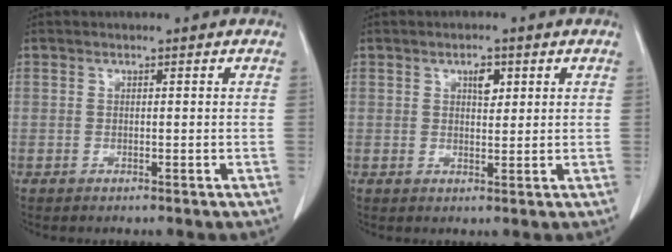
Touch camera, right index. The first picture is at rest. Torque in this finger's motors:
{"motor_torque": [0.04, 0.03, 0.00, 0.02]}